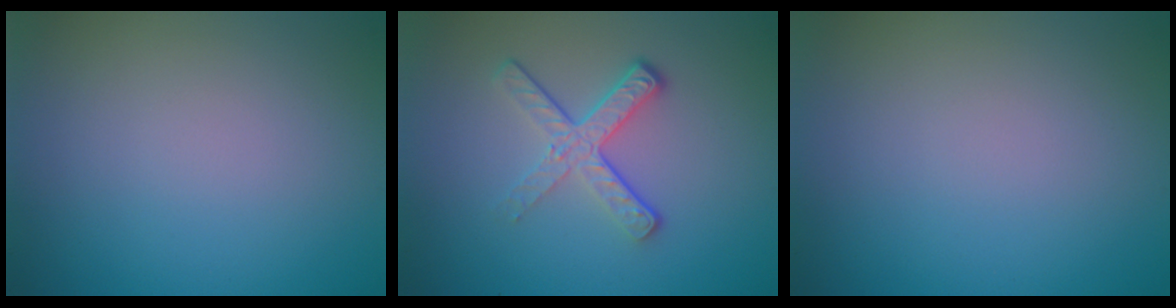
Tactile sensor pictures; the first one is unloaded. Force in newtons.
{"total": 4.2, "press": 2.7, "slide": 3.3}
{"total": 0.0}